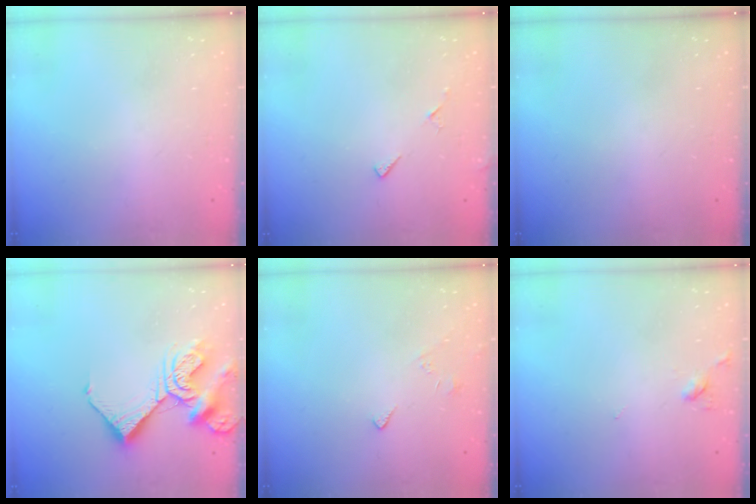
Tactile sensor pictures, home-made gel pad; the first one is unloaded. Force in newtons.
{"total": 5.4, "press": 5.4, "slide": 0.5}
{"total": 0.0}
{"total": 13.0, "press": 12.9, "slide": 1.7}
{"total": 2.7, "press": 2.6, "slide": 0.4}
{"total": 3.2, "press": 3.2, "slide": 0.5}